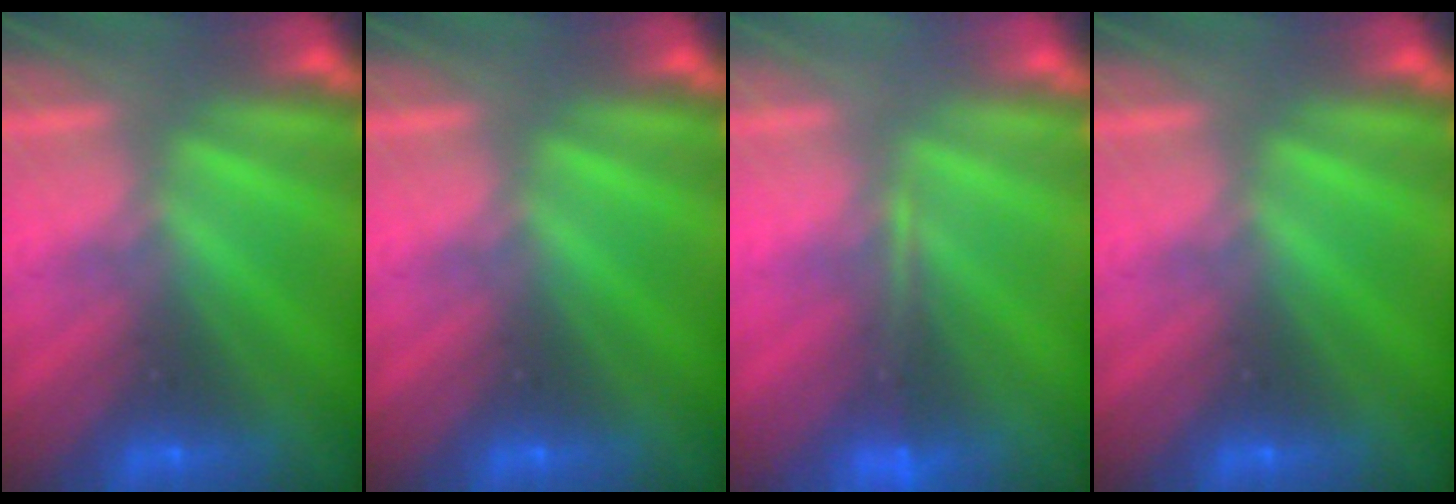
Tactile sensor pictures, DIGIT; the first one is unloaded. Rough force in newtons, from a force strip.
{"total": 0.0}
{"total": 1.3}
{"total": 0.0}